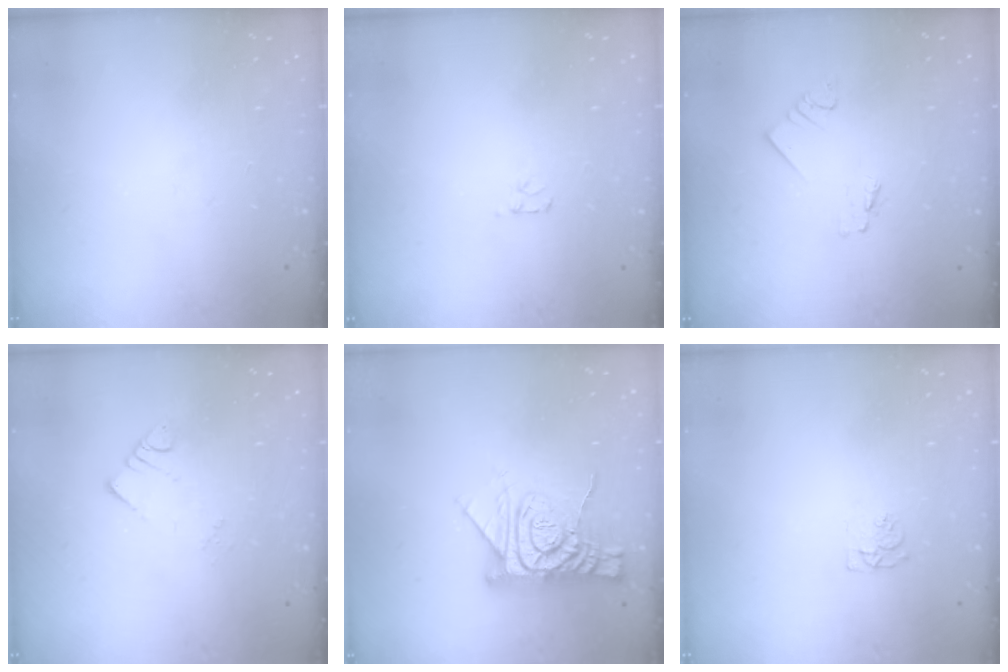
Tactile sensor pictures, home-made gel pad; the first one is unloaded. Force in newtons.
{"total": 2.7, "press": 2.7, "slide": 0.3}
{"total": 1.2, "press": 1.2, "slide": 0.1}
{"total": 2.6, "press": 2.6, "slide": 0.1}
{"total": 13.0, "press": 13.0, "slide": 1.4}
{"total": 4.9, "press": 4.9, "slide": 0.6}